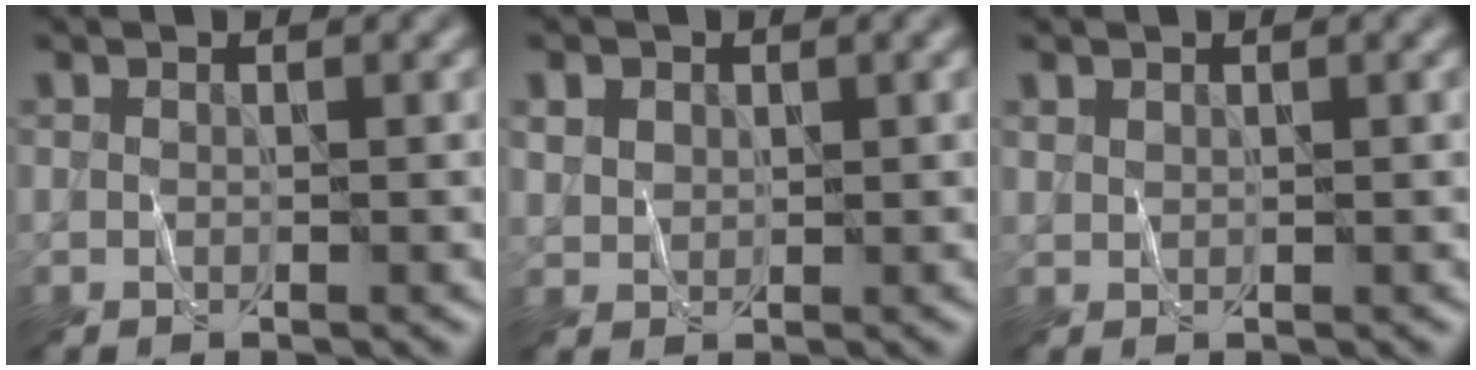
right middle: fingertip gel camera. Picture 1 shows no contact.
{"total": 1.9, "force": [0.9, 1.5, 0.7], "torque": [-0.018, -0.002, 0.026]}
{"total": 0.6, "force": [0.5, 0.3, 0.1], "torque": [-0.005, 0.001, 0.015]}